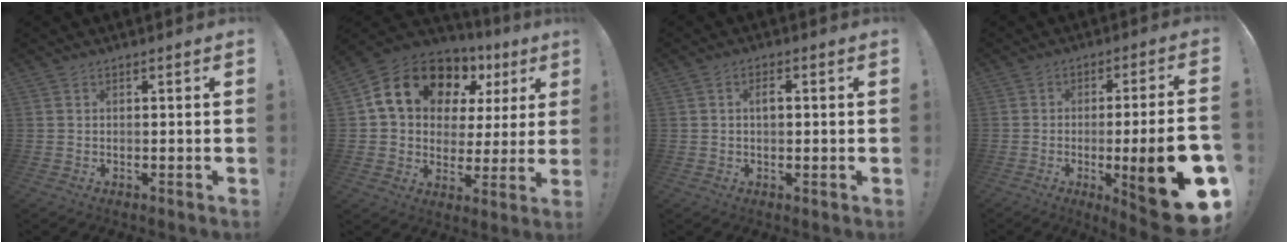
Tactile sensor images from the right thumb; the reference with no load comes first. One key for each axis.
{"total": 17.2, "fx": 9.7, "fy": 11.4, "fz": 8.5, "tx": -0.136, "ty": -0.052, "tz": 0.188}
{"total": 2.5, "fx": 0.3, "fy": 0.8, "fz": 2.3, "tx": -0.030, "ty": 0.000, "tz": 0.000}
{"total": 19.1, "fx": -5.2, "fy": 3.0, "fz": 18.1, "tx": -0.256, "ty": 0.013, "tz": -0.069}